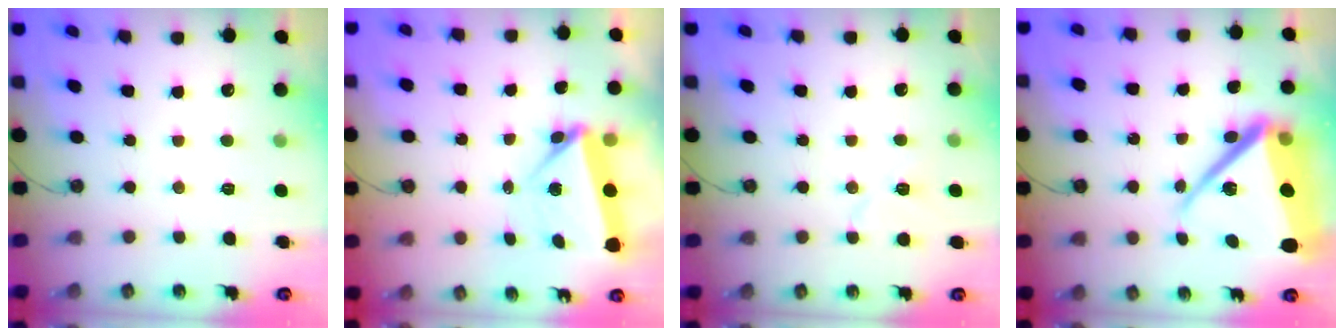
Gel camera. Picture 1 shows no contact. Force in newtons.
{"total": 5.6, "press": 5.6, "slide": 0.8}
{"total": 6.4, "press": 6.3, "slide": 1.4}
{"total": 20.0, "press": 18.7, "slide": 7.1}